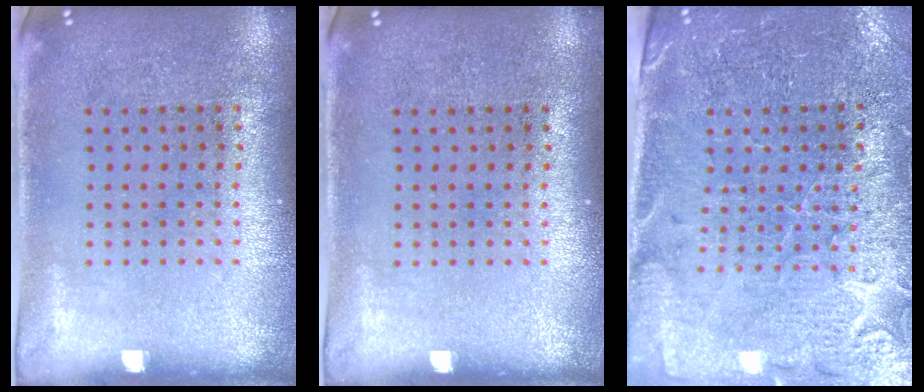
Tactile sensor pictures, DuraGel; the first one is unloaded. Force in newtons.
{"total": 0.0}
{"total": 3.2, "press": 3.1, "slide": 0.8}